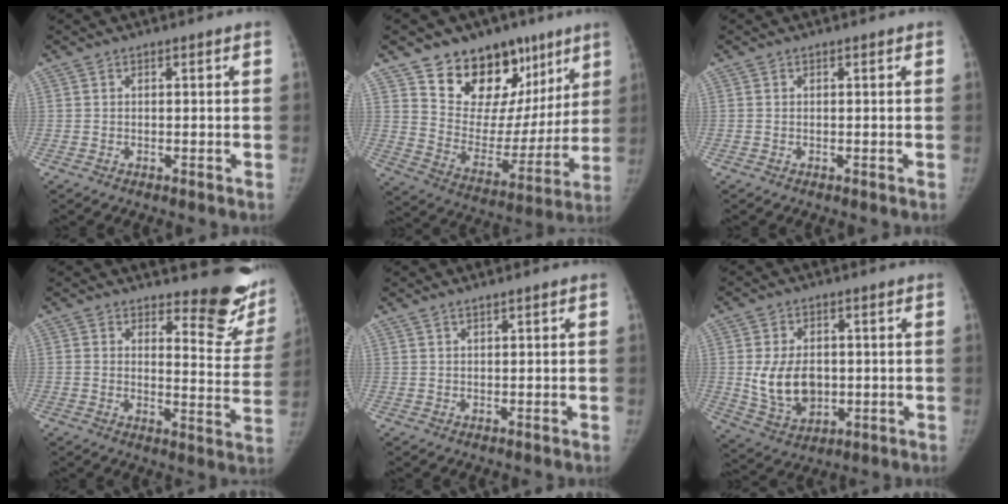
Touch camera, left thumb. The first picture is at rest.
{"total": 22.0, "force": [13.5, 14.0, 10.4], "torque": [-0.087, -0.053, 0.219]}
{"total": 0.0}
{"total": 13.8, "force": [11.7, 4.8, 5.6], "torque": [-0.021, -0.118, 0.125]}
{"total": 1.2, "force": [1.0, 0.2, 0.6], "torque": [-0.009, -0.002, 0.020]}
{"total": 10.5, "force": [0.0, 7.4, 7.5], "torque": [-0.111, -0.011, 0.015]}